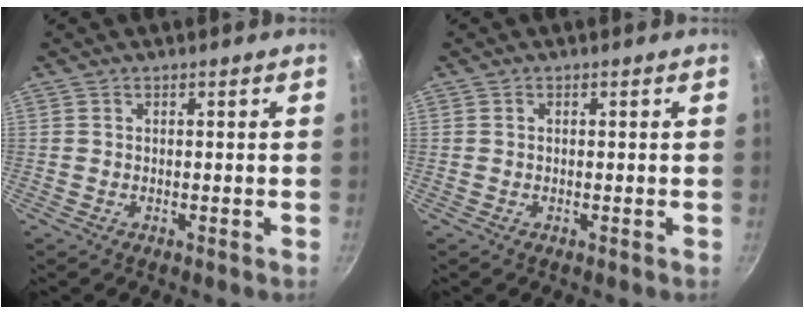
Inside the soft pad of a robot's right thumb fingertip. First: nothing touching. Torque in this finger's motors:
{"motor_torque": [-0.10, 0.33, 0.28, -0.01, -0.02]}